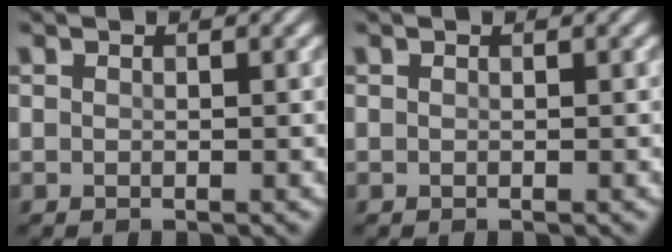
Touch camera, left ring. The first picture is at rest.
{"total": 0.0}